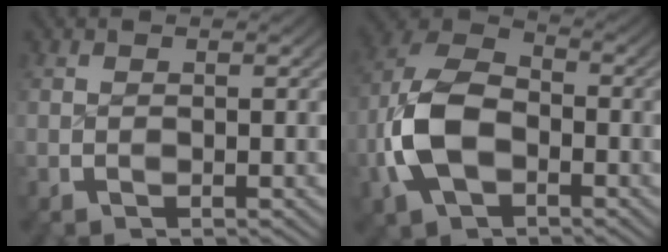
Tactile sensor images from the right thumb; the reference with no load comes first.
{"total": 9.6, "force": [-1.8, 6.8, 6.4], "torque": [-0.164, -0.026, -0.022]}